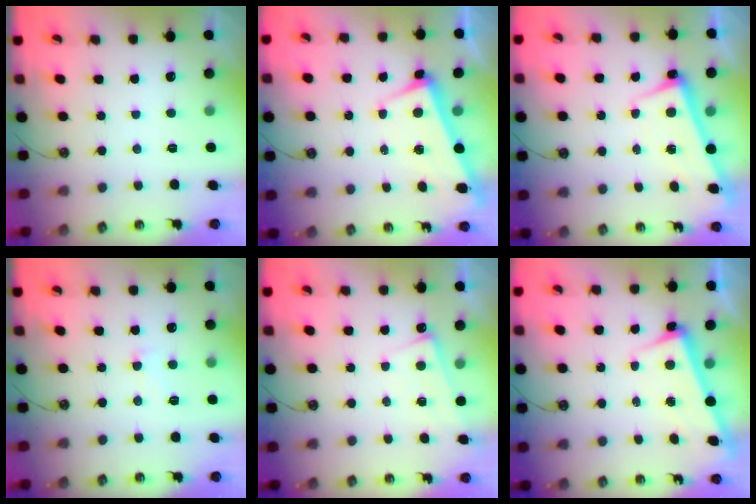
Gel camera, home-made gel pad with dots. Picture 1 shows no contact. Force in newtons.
{"total": 3.4, "press": 3.4, "slide": 0.6}
{"total": 2.4, "press": 2.3, "slide": 0.9}
{"total": 1.1, "press": 0.8, "slide": 0.8}
{"total": 1.0, "press": 0.9, "slide": 0.3}
{"total": 3.4, "press": 3.3, "slide": 1.1}